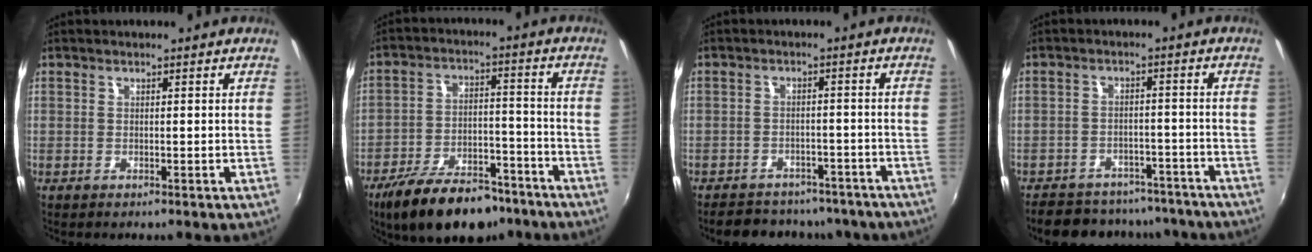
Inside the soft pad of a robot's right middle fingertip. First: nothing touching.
{"total": 17.9, "force": [-13.3, 7.5, 9.3], "torque": [-0.182, -0.012, -0.202]}
{"total": 16.6, "force": [-13.9, 7.0, 5.8], "torque": [-0.124, 0.008, -0.166]}
{"total": 18.8, "force": [-16.0, 7.6, 6.3], "torque": [-0.135, 0.019, -0.197]}